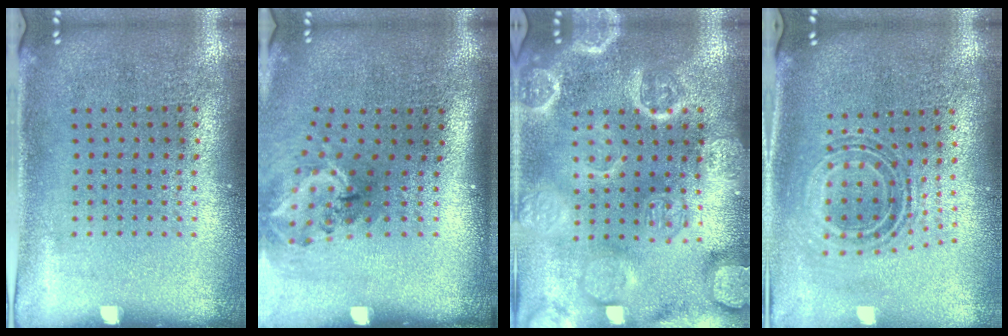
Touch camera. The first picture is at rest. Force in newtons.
{"total": 1.9, "press": 1.3, "slide": 1.5}
{"total": 3.9, "press": 3.9, "slide": 0.4}
{"total": 0.8, "press": 0.8, "slide": 0.3}